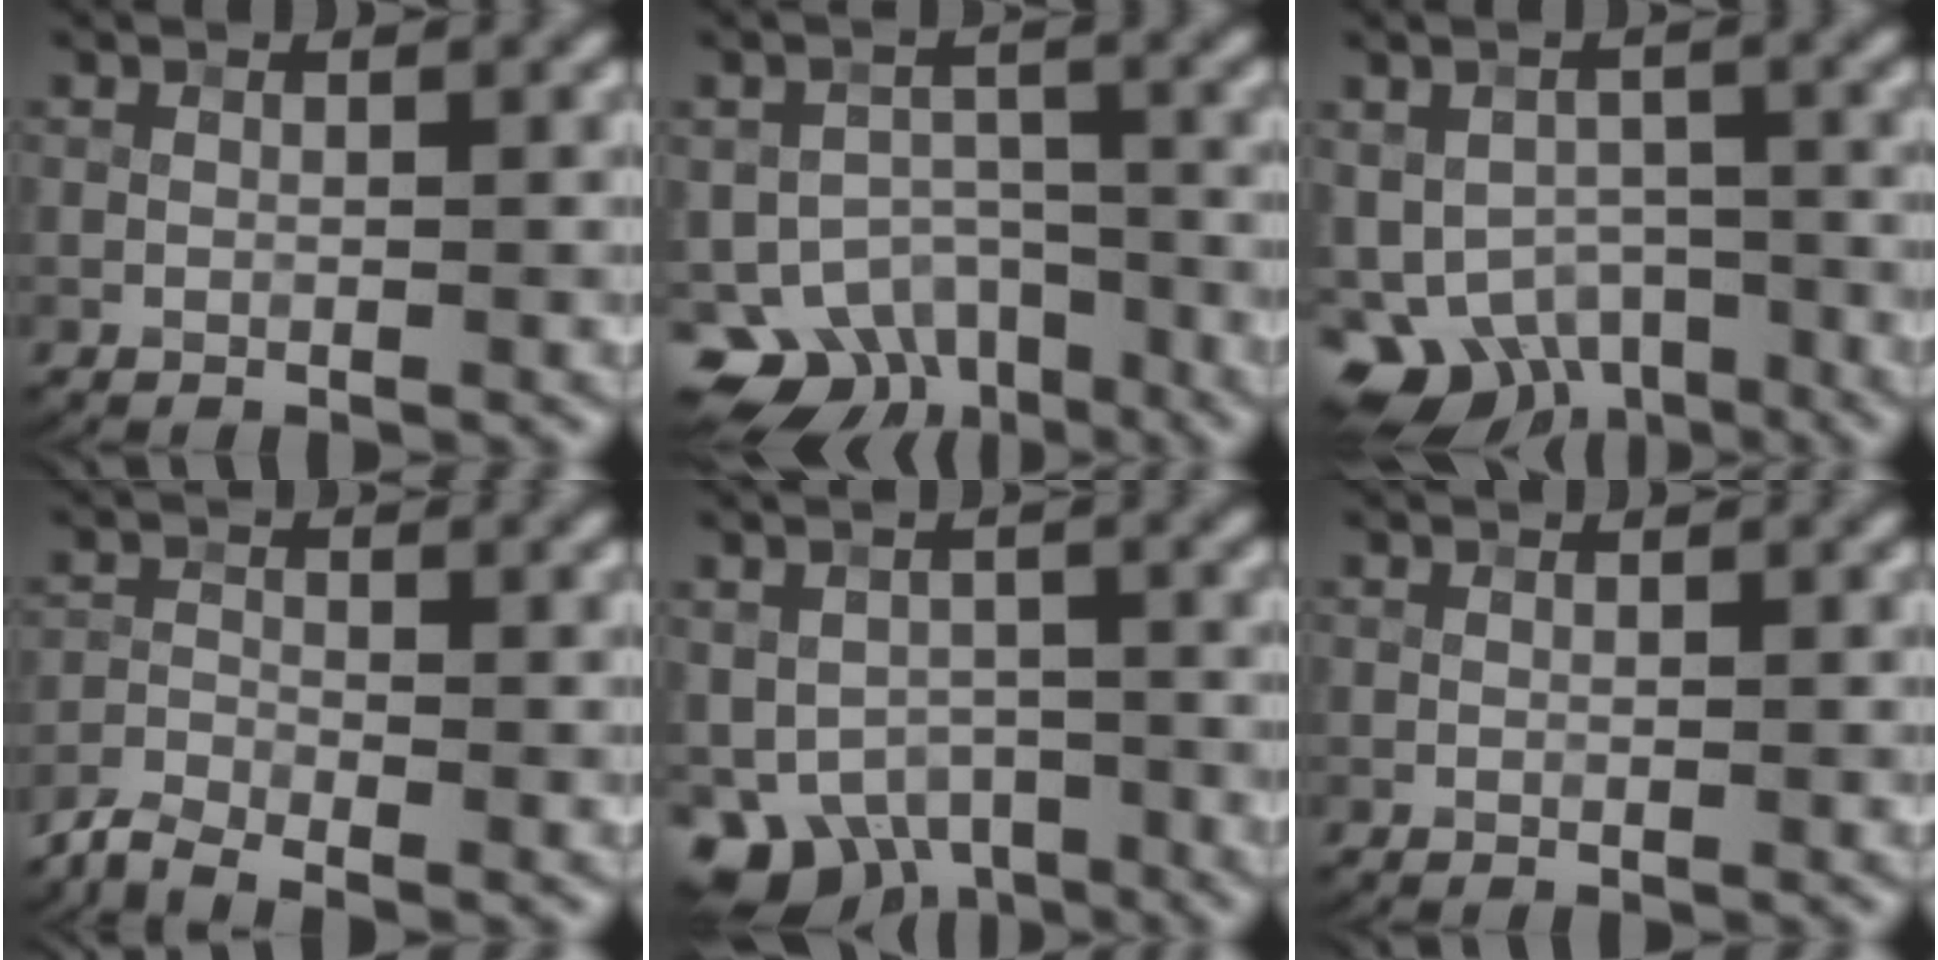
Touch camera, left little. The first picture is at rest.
{"total": 7.6, "force": [-5.1, 4.9, 3.0], "torque": [-0.038, -0.015, -0.081]}
{"total": 7.7, "force": [-4.7, 4.7, 3.9], "torque": [-0.058, -0.025, -0.073]}
{"total": 2.9, "force": [-2.7, 0.5, 1.0], "torque": [-0.021, -0.005, -0.064]}
{"total": 6.8, "force": [-4.0, 4.5, 3.3], "torque": [-0.050, -0.026, -0.061]}
{"total": 0.0}